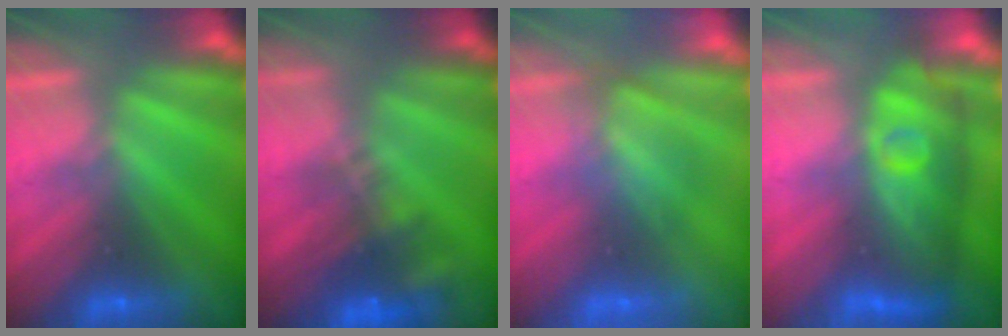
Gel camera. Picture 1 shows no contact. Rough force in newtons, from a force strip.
{"total": 6.9}
{"total": 3.3}
{"total": 4.4}